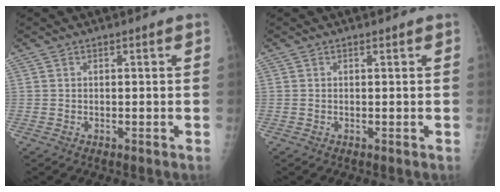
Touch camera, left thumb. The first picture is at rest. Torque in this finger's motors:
{"motor_torque": [0.08, -0.06, -0.12, -0.07, 0.03]}